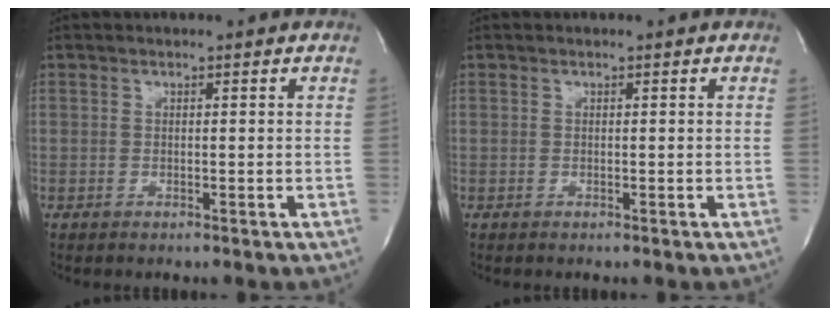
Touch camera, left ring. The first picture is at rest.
{"total": 0.0}